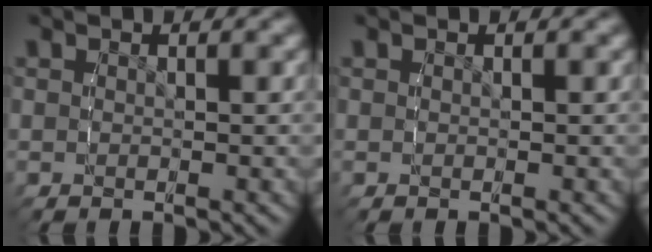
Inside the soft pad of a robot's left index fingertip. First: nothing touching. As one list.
[{"total": 0.0}]